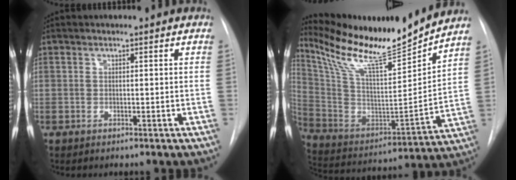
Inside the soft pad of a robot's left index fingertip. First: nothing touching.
{"total": 20.1, "force": [18.0, 0.4, 9.1], "torque": [-0.180, -0.034, 0.312]}